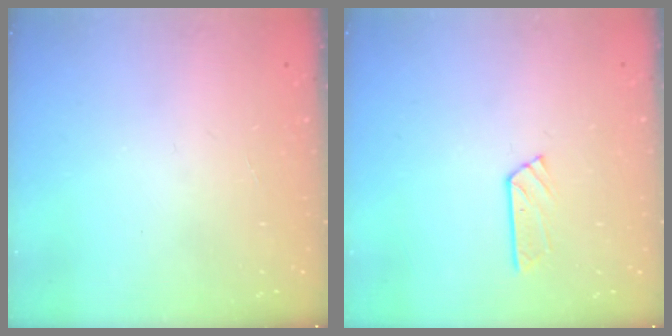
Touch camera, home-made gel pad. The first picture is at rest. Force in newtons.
{"total": 3.3, "press": 3.3, "slide": 0.3}